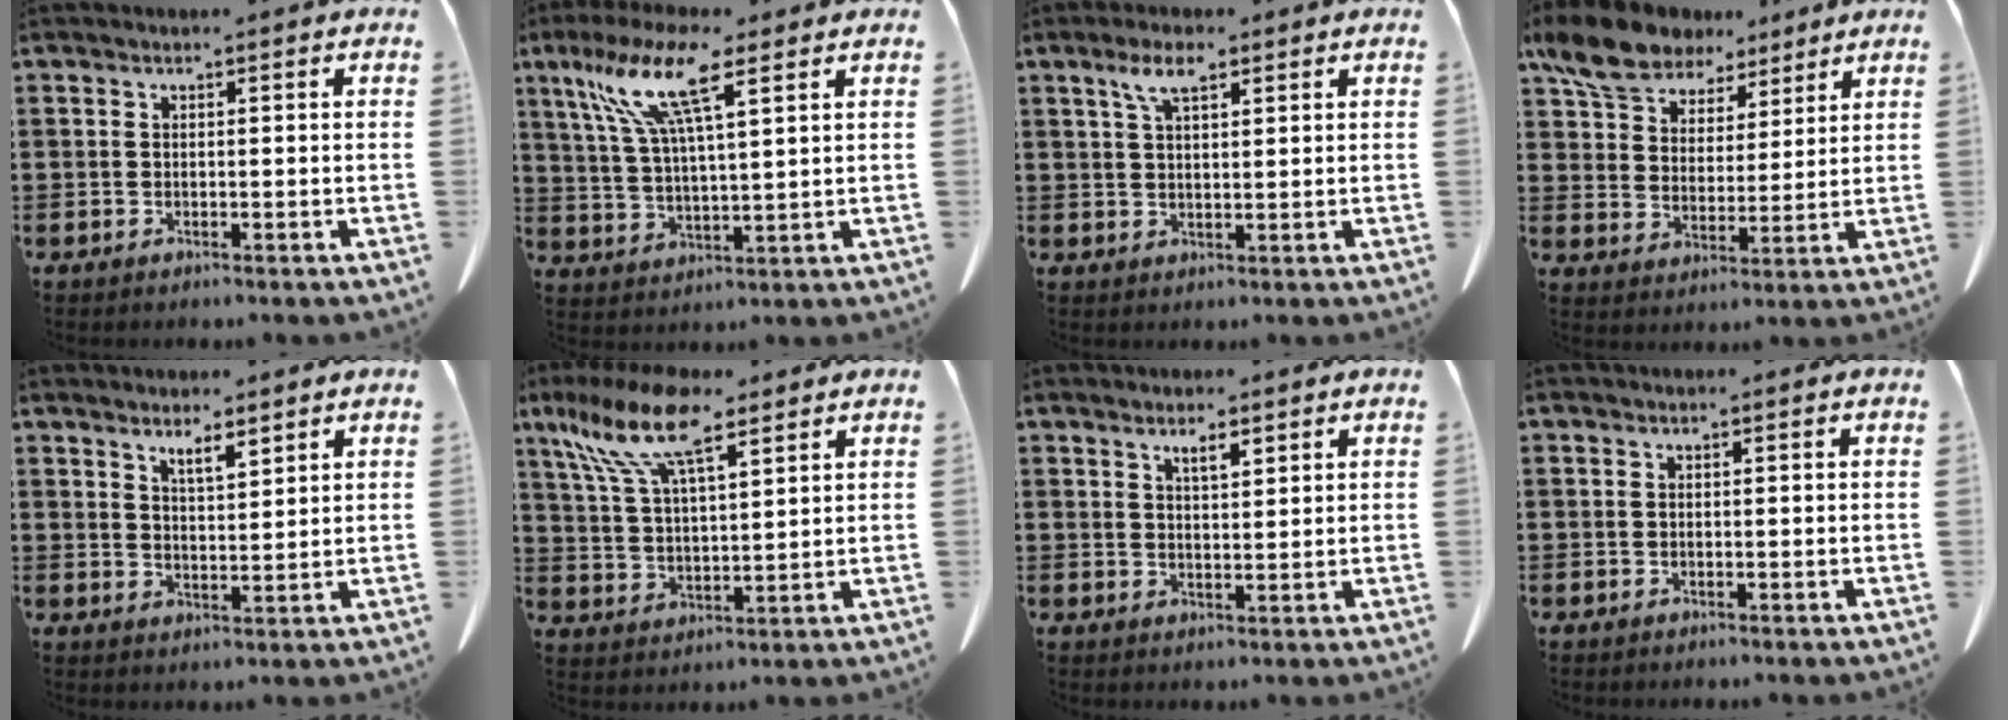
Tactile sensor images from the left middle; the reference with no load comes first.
{"total": 11.5, "force": [7.2, 2.1, 8.8], "torque": [-0.195, -0.010, 0.123]}
{"total": 4.6, "force": [2.6, 1.4, 3.5], "torque": [-0.077, 0.008, 0.044]}
{"total": 9.3, "force": [7.8, 4.1, 2.9], "torque": [-0.095, -0.021, 0.147]}
{"total": 3.2, "force": [2.9, 0.4, 1.4], "torque": [-0.024, -0.008, 0.050]}
{"total": 12.3, "force": [8.4, 3.8, 8.1], "torque": [-0.185, -0.012, 0.150]}
{"total": 2.4, "force": [1.8, 0.5, 1.5], "torque": [-0.023, 0.000, 0.030]}
{"total": 0.0}